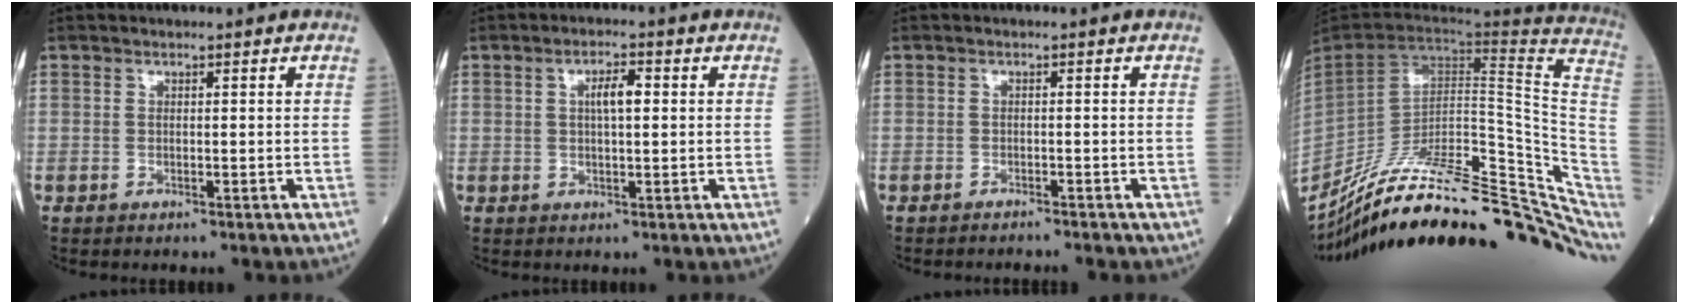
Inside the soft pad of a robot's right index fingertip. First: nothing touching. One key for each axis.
{"total": 3.5, "fx": 0.7, "fy": 0.9, "fz": 3.4, "tx": -0.059, "ty": 0.006, "tz": 0.011}
{"total": 2.4, "fx": -2.4, "fy": 0.0, "fz": 0.5, "tx": -0.007, "ty": -0.003, "tz": -0.030}
{"total": 34.6, "fx": -26.2, "fy": 8.8, "fz": 20.8, "tx": -0.254, "ty": -0.025, "tz": -0.378}